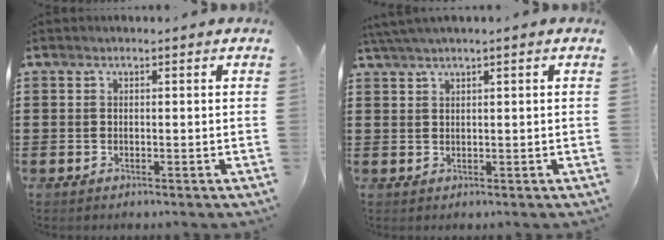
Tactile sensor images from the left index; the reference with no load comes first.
{"total": 1.5, "force": [0.9, -0.3, 1.1], "torque": [-0.020, -0.004, 0.017]}